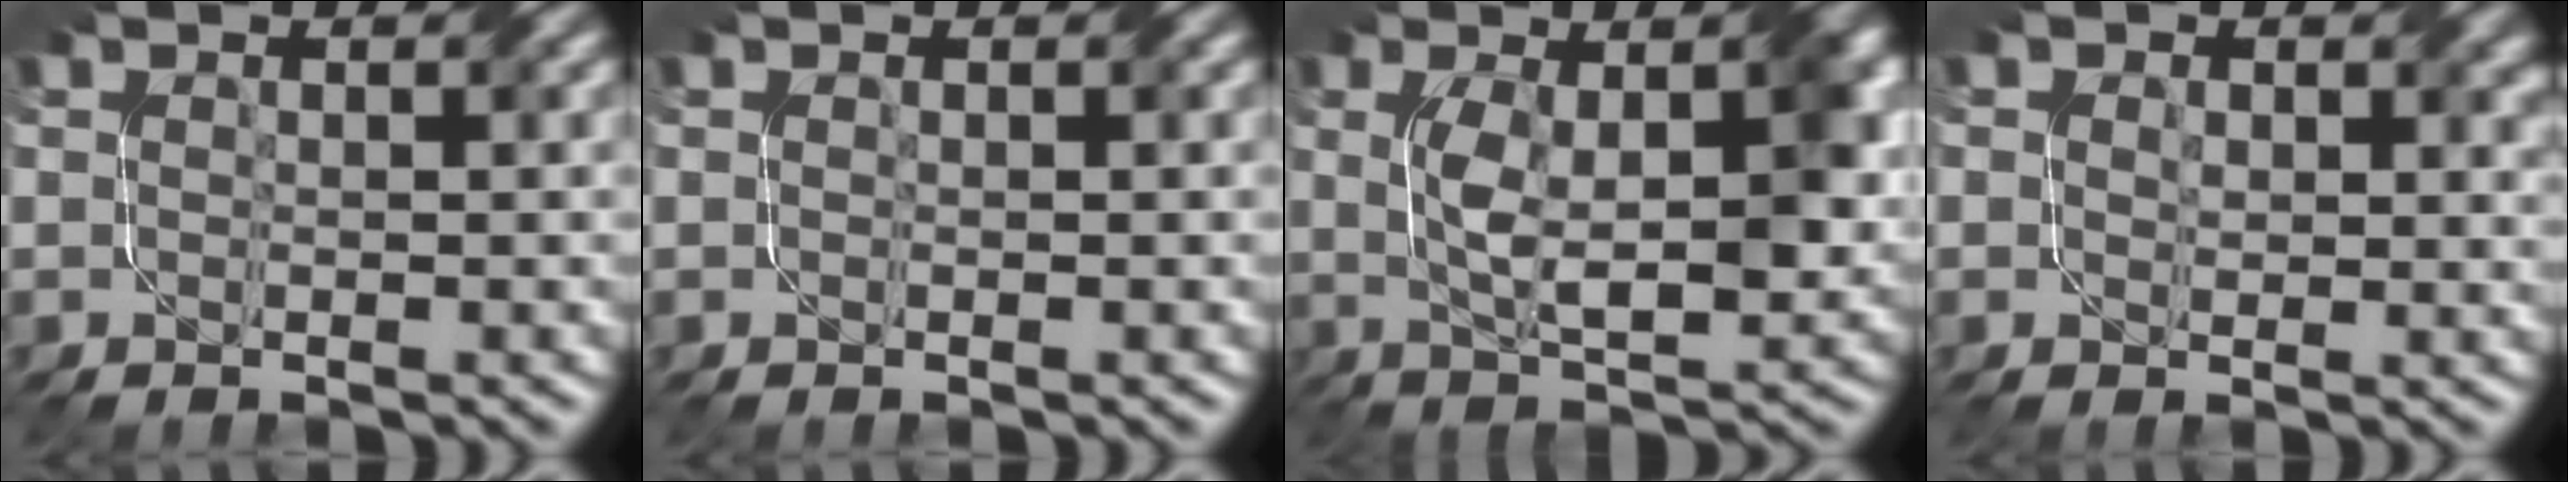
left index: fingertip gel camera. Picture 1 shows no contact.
{"total": 0.0}
{"total": 7.2, "force": [0.7, 2.7, 6.6], "torque": [-0.120, -0.002, 0.016]}
{"total": 2.4, "force": [0.9, 1.7, 1.5], "torque": [-0.024, -0.004, 0.015]}